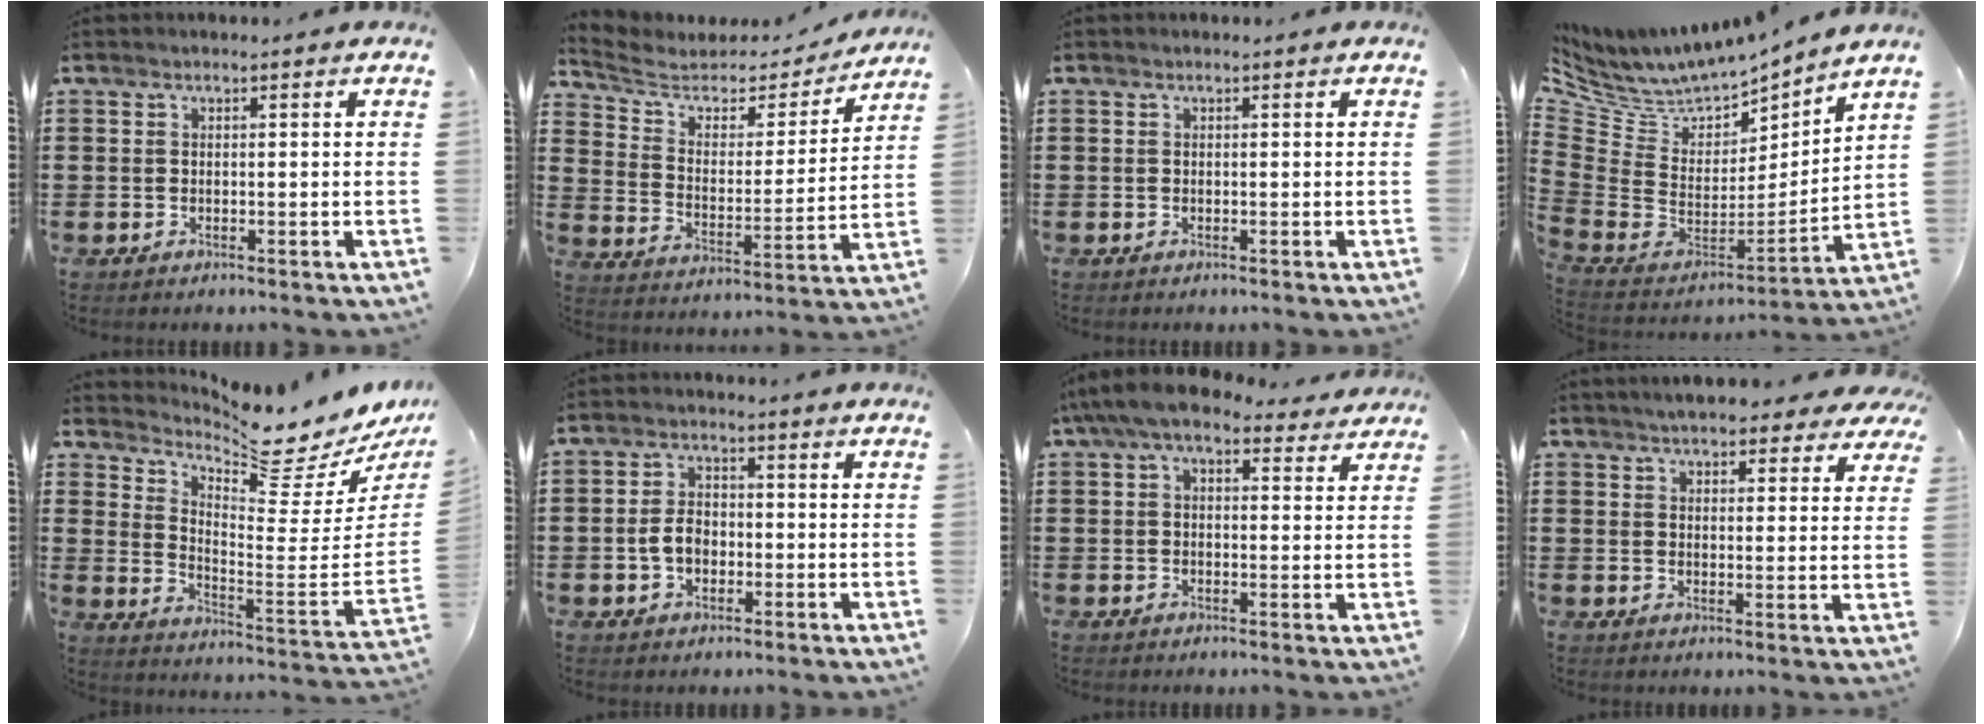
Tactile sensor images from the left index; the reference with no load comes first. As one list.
[{"total": 5.2, "force": [4.2, 2.7, 1.6], "torque": [-0.062, -0.023, 0.067]}, {"total": 0.0}, {"total": 4.8, "force": [4.4, 1.9, -0.3], "torque": [-0.034, -0.057, 0.076]}, {"total": 7.4, "force": [7.1, 0.4, 2.2], "torque": [-0.042, -0.083, 0.111]}, {"total": 4.4, "force": [-0.8, 2.9, 3.2], "torque": [-0.076, 0.003, -0.021]}, {"total": 5.9, "force": [4.5, 2.4, 3.1], "torque": [-0.074, -0.002, 0.082]}, {"total": 4.9, "force": [4.6, 0.8, 1.6], "torque": [-0.038, -0.011, 0.083]}]